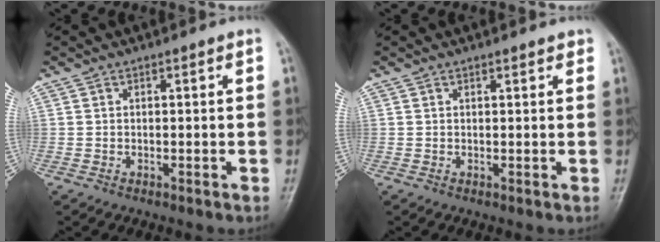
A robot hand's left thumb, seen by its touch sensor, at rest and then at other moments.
{"total": 1.1, "force": [0.9, 0.3, 0.6], "torque": [-0.006, -0.003, 0.009]}